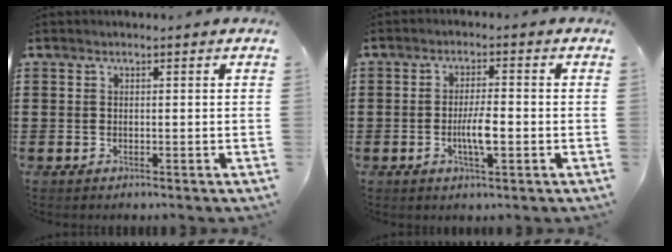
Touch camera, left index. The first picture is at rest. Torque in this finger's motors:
{"motor_torque": [0.59, 0.09, 0.45, 0.12]}